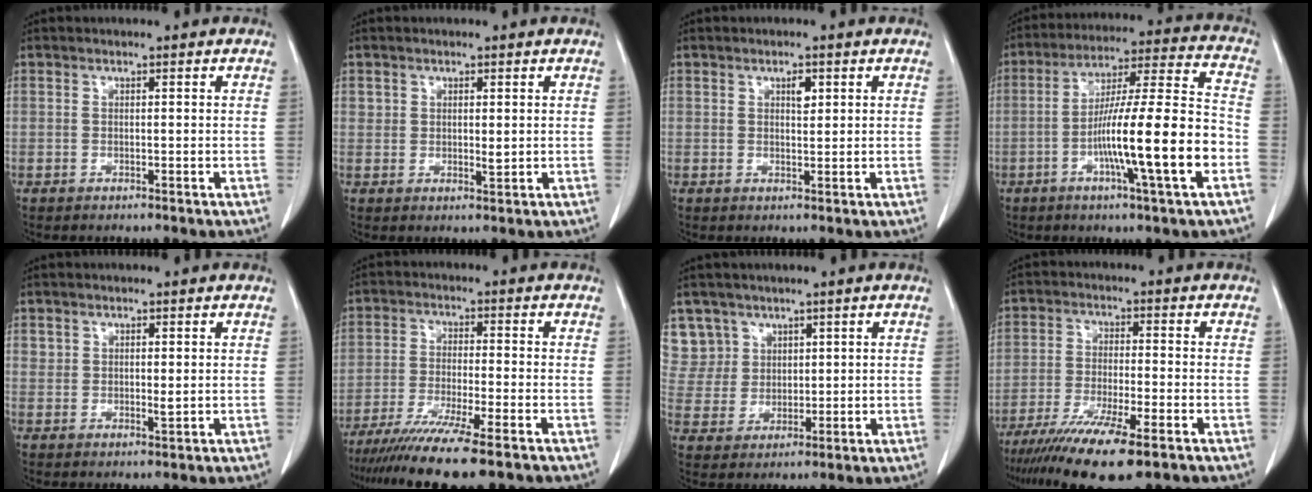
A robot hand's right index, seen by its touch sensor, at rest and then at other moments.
{"total": 1.9, "force": [0.6, 1.2, 1.4], "torque": [-0.019, -0.004, 0.012]}
{"total": 1.8, "force": [0.8, 0.7, 1.4], "torque": [-0.022, -0.002, 0.012]}
{"total": 17.2, "force": [-5.1, 0.1, 16.5], "torque": [-0.273, 0.003, -0.087]}
{"total": 1.7, "force": [0.8, 1.0, 1.2], "torque": [-0.017, -0.005, 0.017]}
{"total": 12.7, "force": [-9.8, -0.1, 8.1], "torque": [-0.135, -0.034, -0.158]}
{"total": 7.6, "force": [4.8, 5.9, -0.2], "torque": [0.007, 0.010, 0.108]}
{"total": 13.1, "force": [-8.9, 1.6, 9.5], "torque": [-0.171, -0.035, -0.147]}